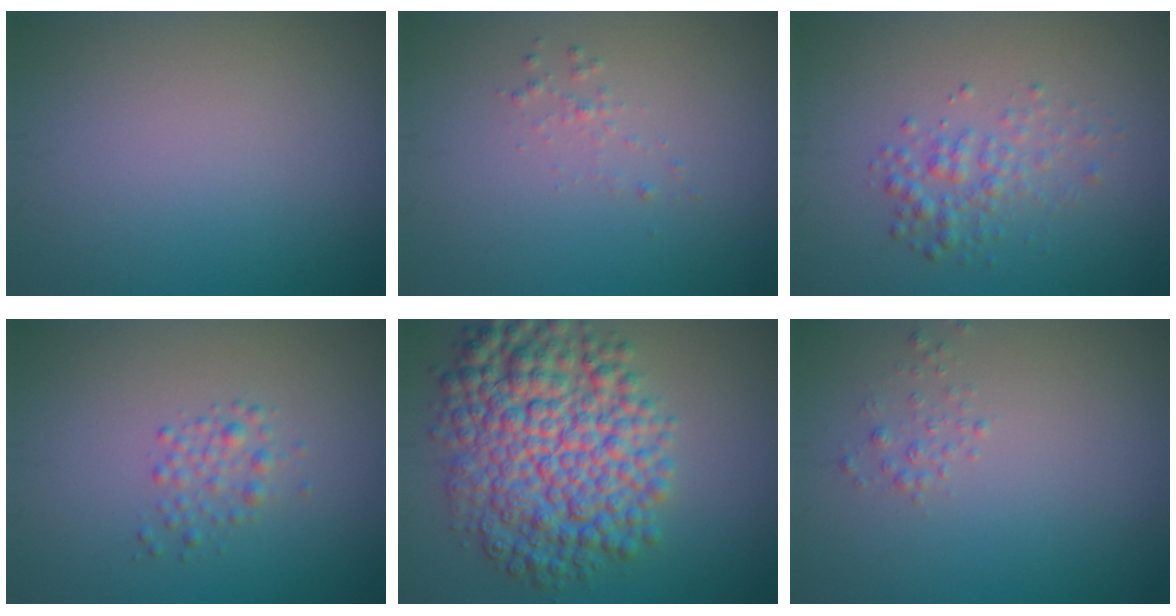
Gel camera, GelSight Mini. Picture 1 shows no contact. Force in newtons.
{"total": 0.7, "press": 0.7, "slide": 0.1}
{"total": 2.3, "press": 2.3, "slide": 0.1}
{"total": 1.6, "press": 1.6, "slide": 0.0}
{"total": 10.3, "press": 10.3, "slide": 0.2}
{"total": 0.9, "press": 0.9, "slide": 0.0}